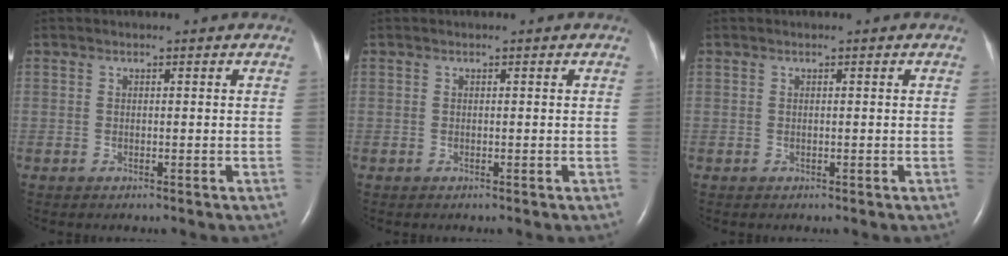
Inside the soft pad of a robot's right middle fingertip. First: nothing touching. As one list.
[{"total": 0.0}, {"total": 0.0}]